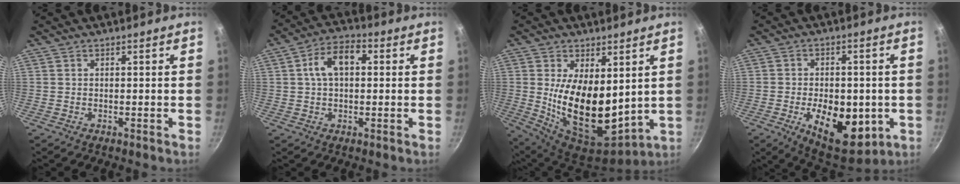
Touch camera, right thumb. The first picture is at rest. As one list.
[{"total": 8.2, "force": [1.4, 5.0, 6.3], "torque": [-0.091, 0.022, 0.013]}, {"total": 17.5, "force": [2.2, 9.4, 14.6], "torque": [-0.233, -0.045, 0.060]}, {"total": 16.0, "force": [-4.0, 9.2, 12.4], "torque": [-0.144, -0.003, -0.045]}]